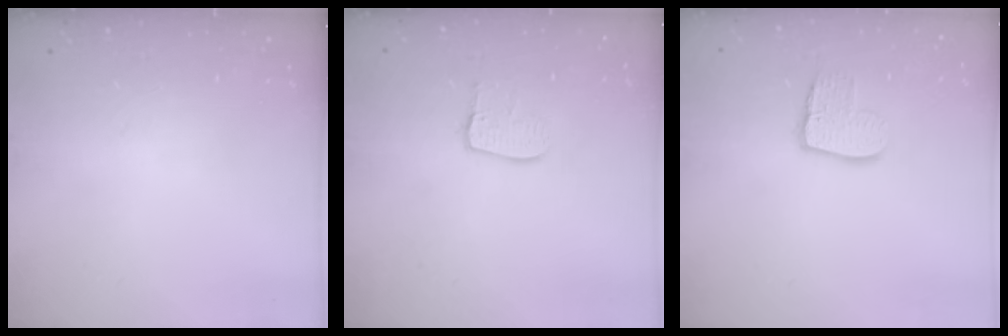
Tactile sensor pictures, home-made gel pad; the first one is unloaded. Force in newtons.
{"total": 8.2, "press": 8.2, "slide": 0.7}
{"total": 9.8, "press": 9.8, "slide": 0.9}